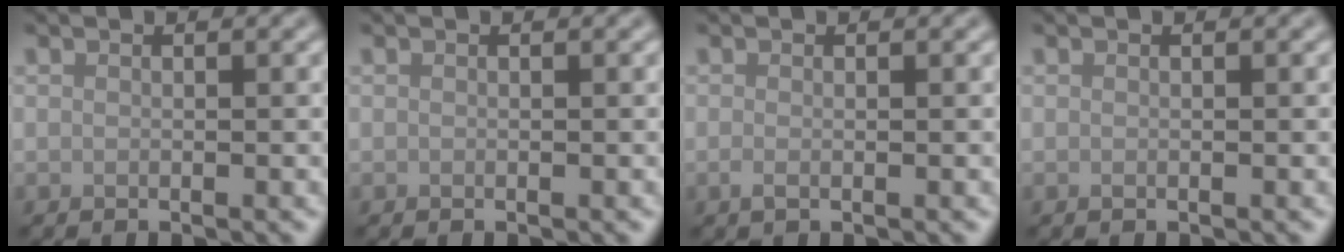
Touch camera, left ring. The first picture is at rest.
{"total": 0.0}
{"total": 0.7, "force": [-0.1, 0.3, 0.6], "torque": [-0.013, -0.004, -0.003]}
{"total": 0.0}